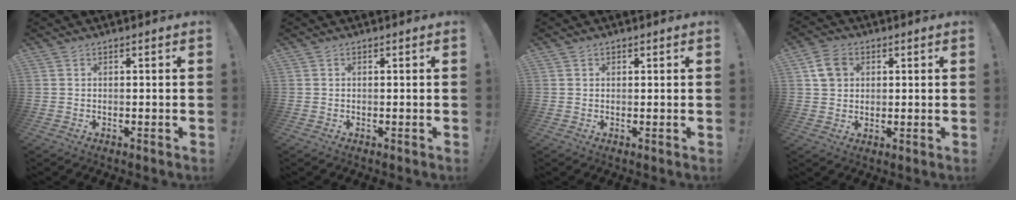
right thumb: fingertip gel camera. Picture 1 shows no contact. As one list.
[{"total": 0.0}, {"total": 0.8, "force": [0.5, 0.6, 0.2], "torque": [0.001, -0.001, 0.009]}, {"total": 7.0, "force": [2.4, 5.7, 3.3], "torque": [-0.050, 0.005, 0.050]}]